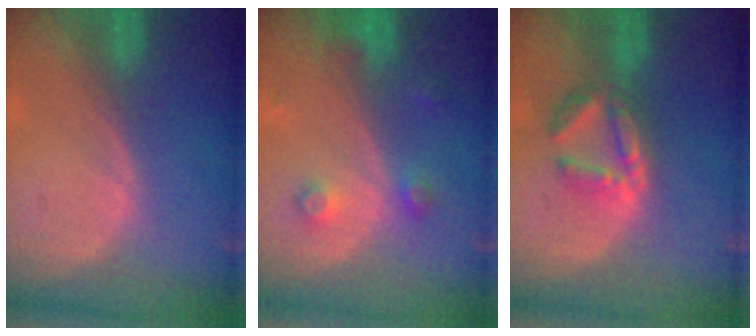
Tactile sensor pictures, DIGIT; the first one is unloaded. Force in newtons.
{"total": 3.8, "press": 3.4, "slide": 1.7}
{"total": 5.6, "press": 5.4, "slide": 1.3}